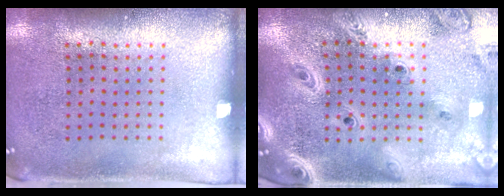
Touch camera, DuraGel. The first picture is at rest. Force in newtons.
{"total": 3.2, "press": 2.6, "slide": 1.8}